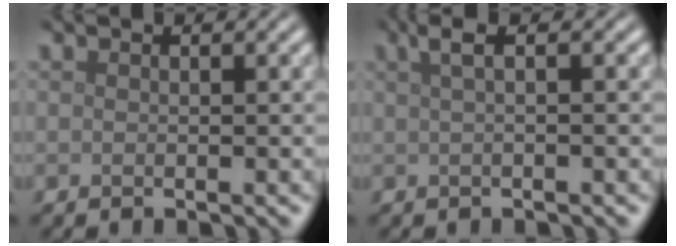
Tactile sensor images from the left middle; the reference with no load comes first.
{"total": 2.3, "force": [0.7, 0.7, 2.1], "torque": [-0.031, 0.010, 0.010]}